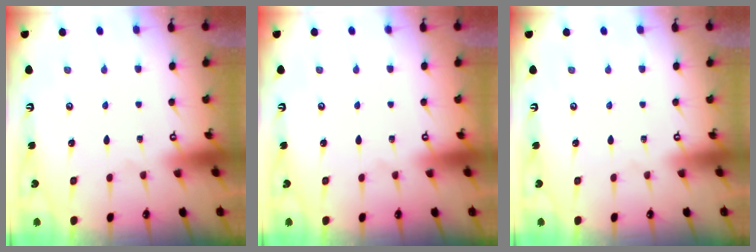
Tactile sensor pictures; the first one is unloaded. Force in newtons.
{"total": 0.0}
{"total": 0.0}